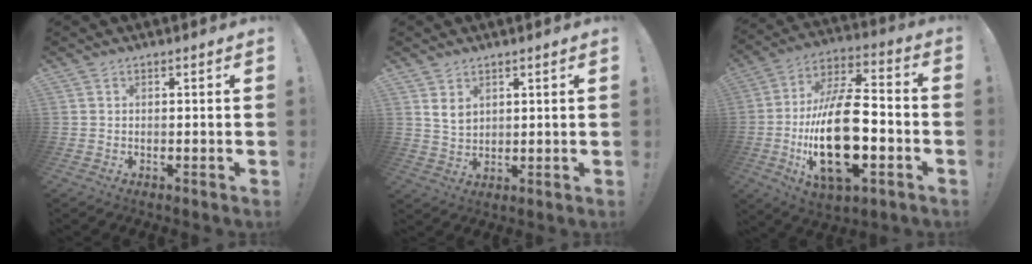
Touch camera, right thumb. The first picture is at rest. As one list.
[{"total": 5.0, "force": [2.7, 3.3, 2.5], "torque": [-0.036, -0.013, 0.052]}, {"total": 25.1, "force": [-5.4, 11.6, 21.6], "torque": [-0.416, 0.020, -0.091]}]